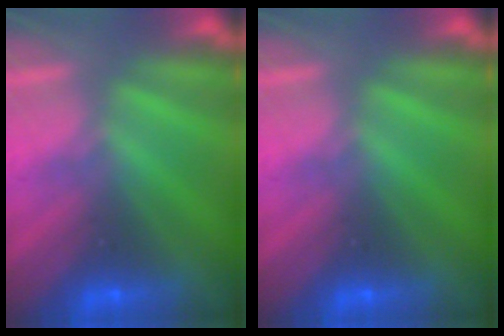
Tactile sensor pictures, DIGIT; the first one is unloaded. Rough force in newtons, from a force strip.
{"total": 0.0}